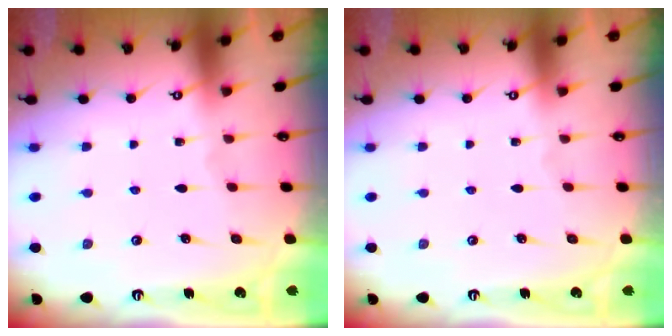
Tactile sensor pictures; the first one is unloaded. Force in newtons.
{"total": 0.0}